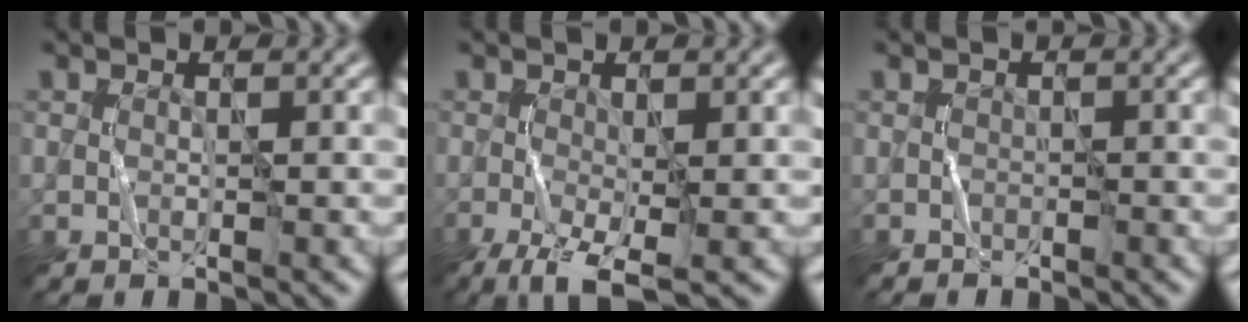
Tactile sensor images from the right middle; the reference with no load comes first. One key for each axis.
{"total": 5.2, "fx": -2.4, "fy": 1.5, "fz": 4.4, "tx": -0.097, "ty": -0.009, "tz": -0.039}
{"total": 0.6, "fx": -0.5, "fy": 0.0, "fz": -0.3, "tx": 0.004, "ty": 0.001, "tz": -0.005}